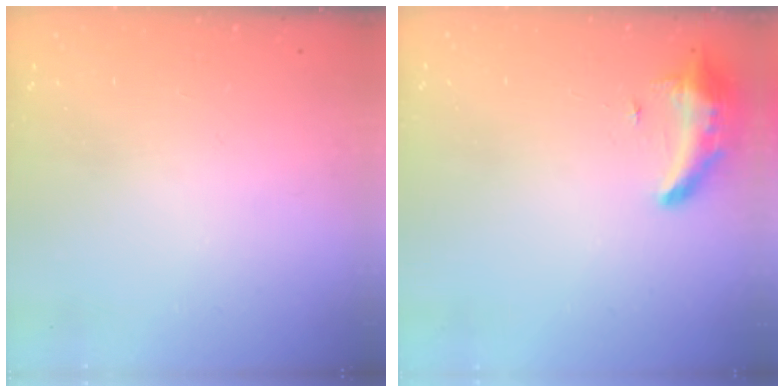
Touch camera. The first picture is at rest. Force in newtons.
{"total": 8.2, "press": 8.1, "slide": 1.6}